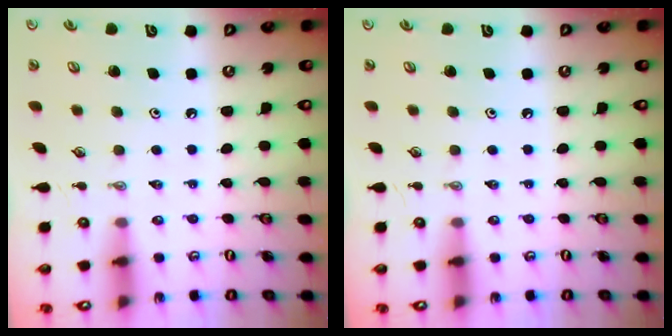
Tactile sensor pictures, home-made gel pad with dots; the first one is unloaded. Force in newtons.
{"total": 0.0}